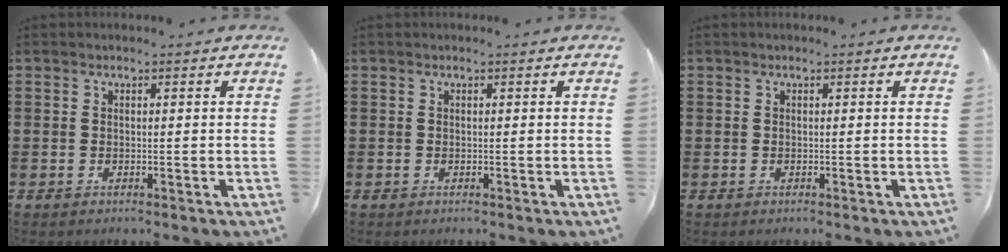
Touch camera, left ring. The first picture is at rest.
{"total": 0.0}
{"total": 0.0}